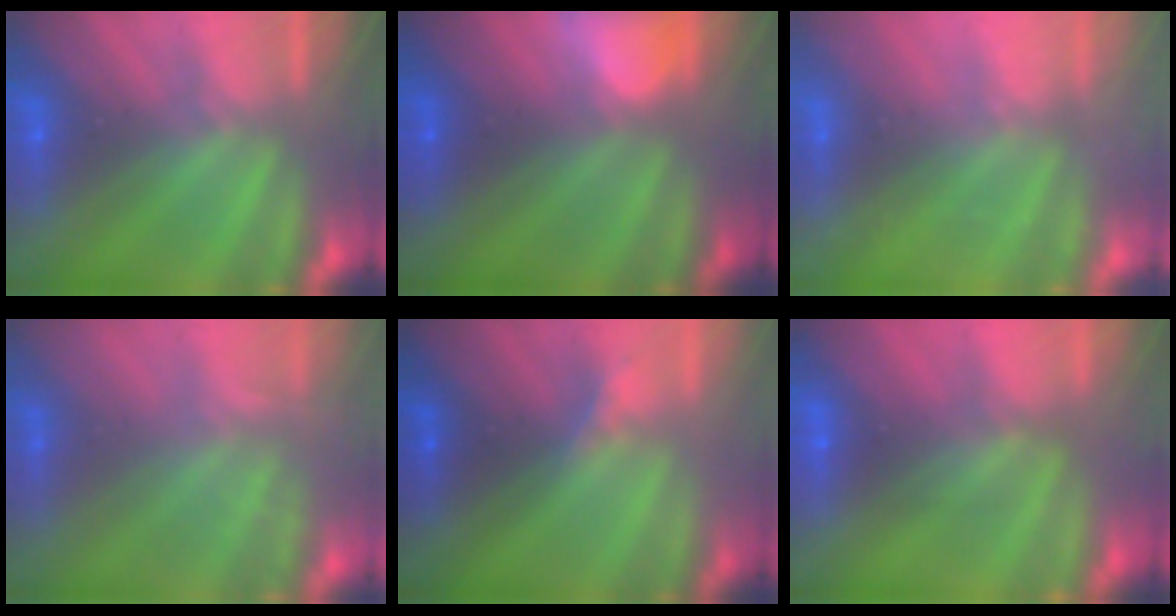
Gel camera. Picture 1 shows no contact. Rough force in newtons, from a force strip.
{"total": 2.7}
{"total": 2.2}
{"total": 2.3}
{"total": 1.5}
{"total": 2.7}